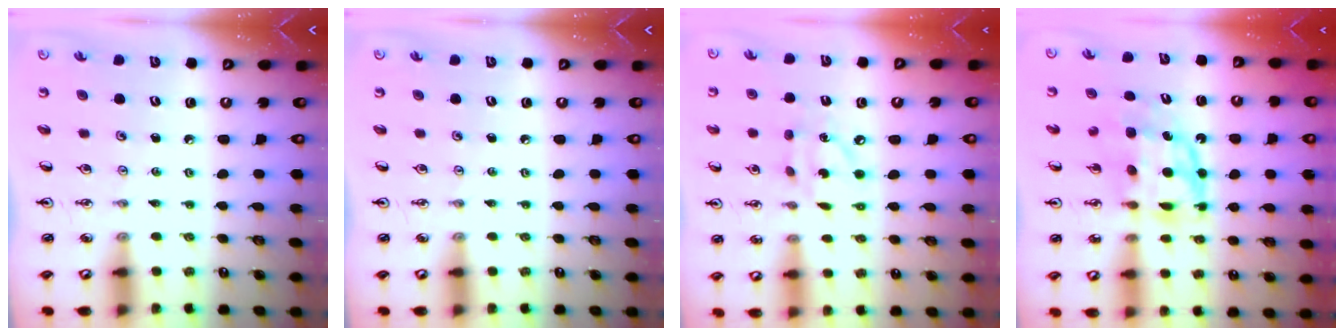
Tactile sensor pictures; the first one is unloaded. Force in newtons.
{"total": 0.0}
{"total": 9.3, "press": 9.3, "slide": 0.5}
{"total": 8.2, "press": 8.2, "slide": 0.8}